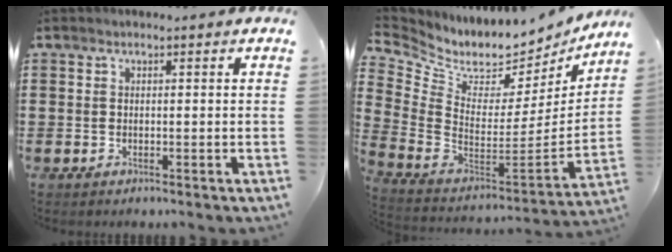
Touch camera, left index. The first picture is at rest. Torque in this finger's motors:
{"motor_torque": [-0.78, 0.76, -0.02, 0.00]}